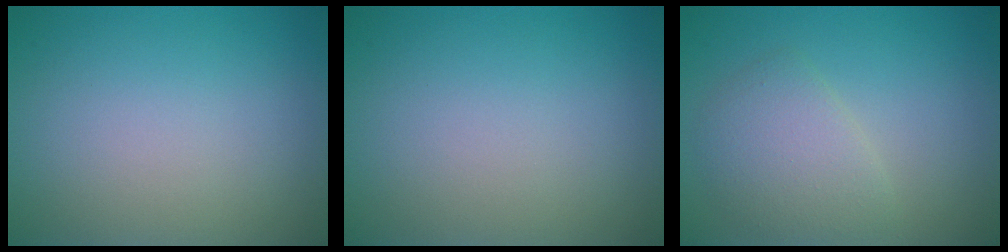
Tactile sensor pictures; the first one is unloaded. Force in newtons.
{"total": 0.0}
{"total": 3.3, "press": 3.3, "slide": 0.0}